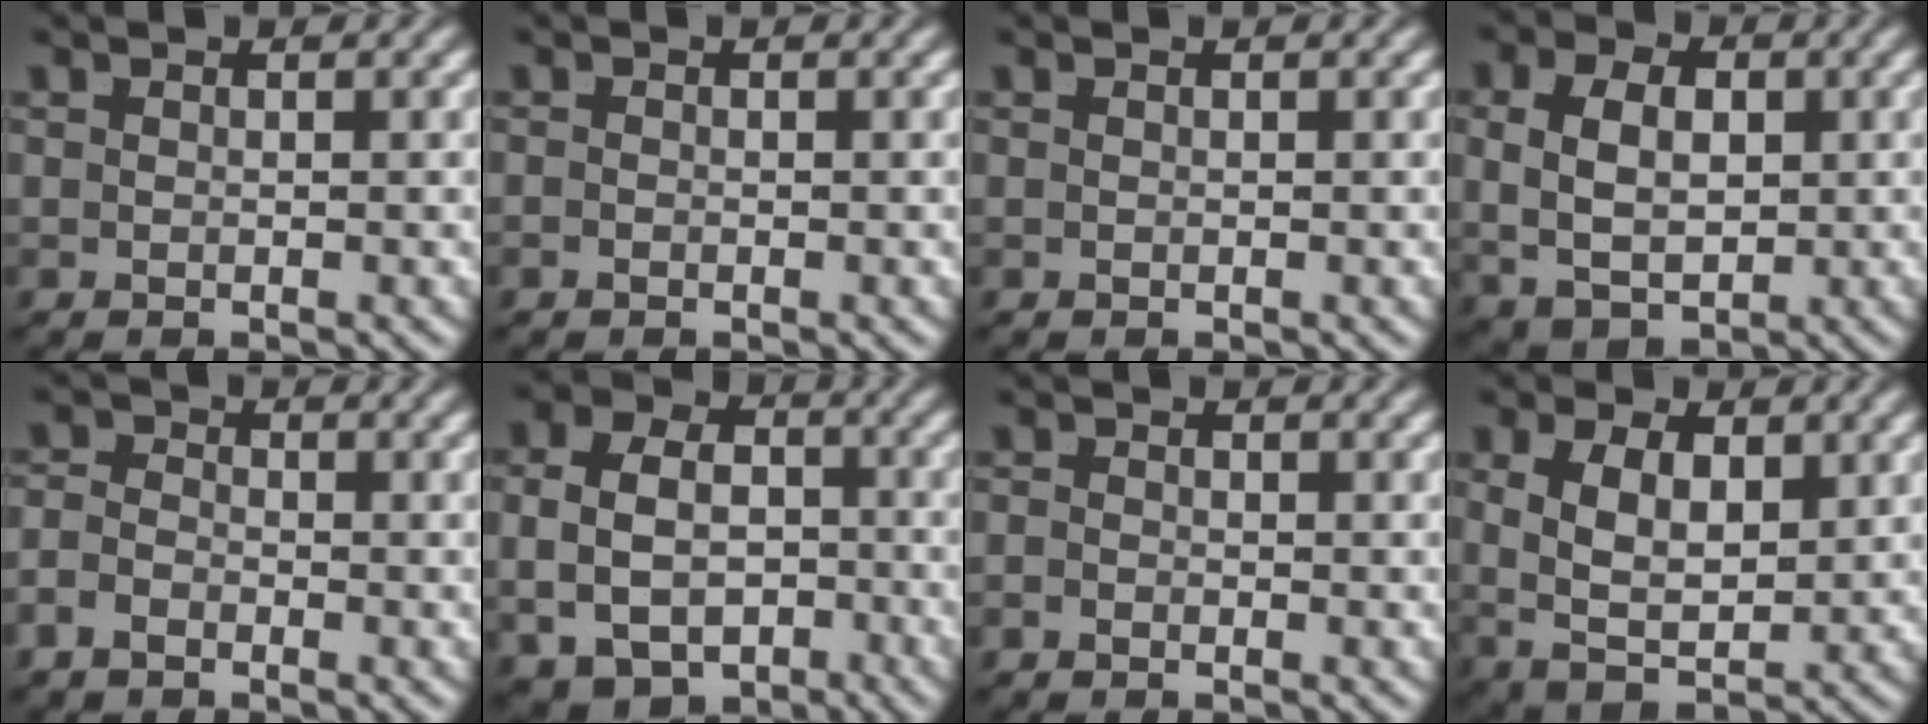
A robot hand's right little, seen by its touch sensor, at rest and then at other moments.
{"total": 0.7, "force": [-0.6, -0.2, -0.1], "torque": [0.006, -0.007, -0.009]}
{"total": 0.0}
{"total": 7.8, "force": [-0.1, 6.2, 4.8], "torque": [-0.086, -0.018, 0.006]}
{"total": 2.2, "force": [-1.5, 1.4, 0.7], "torque": [-0.014, -0.017, -0.024]}
{"total": 8.2, "force": [-2.5, 6.4, 4.5], "torque": [-0.071, -0.027, -0.036]}
{"total": 1.1, "force": [-1.1, 0.3, 0.1], "torque": [0.001, -0.009, -0.018]}
{"total": 7.6, "force": [0.4, 5.7, 4.9], "torque": [-0.103, -0.017, 0.010]}